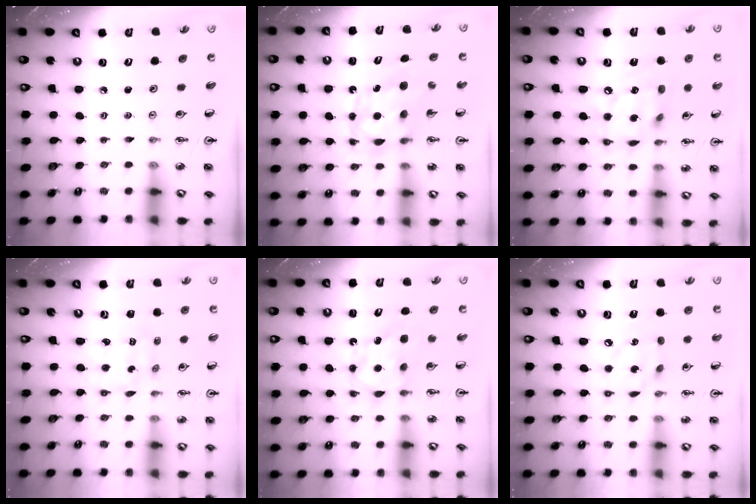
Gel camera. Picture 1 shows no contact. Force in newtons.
{"total": 7.6, "press": 7.6, "slide": 0.4}
{"total": 14.7, "press": 14.6, "slide": 1.2}
{"total": 4.3, "press": 4.3, "slide": 0.2}
{"total": 6.7, "press": 6.7, "slide": 0.5}
{"total": 10.6, "press": 10.6, "slide": 0.6}